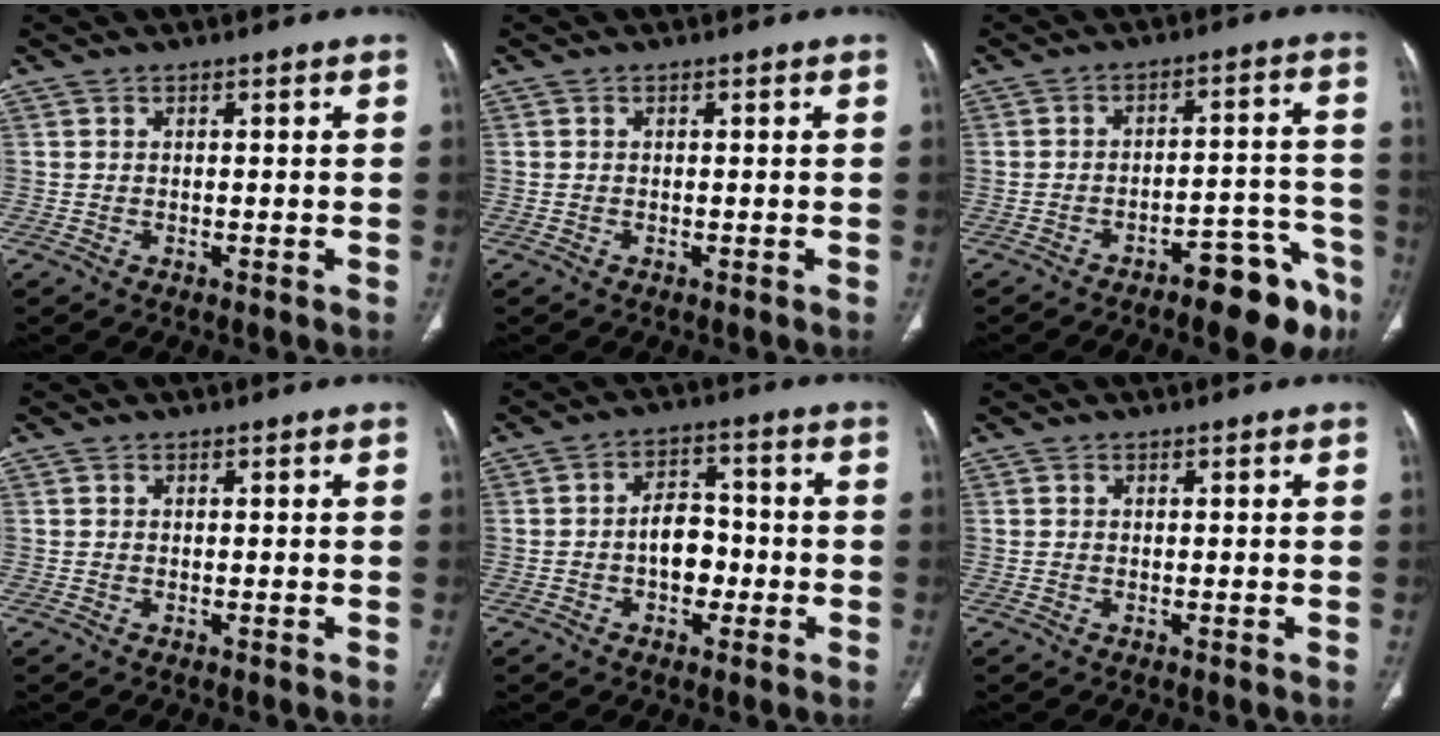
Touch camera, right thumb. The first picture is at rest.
{"total": 0.0}
{"total": 11.8, "force": [-7.9, 4.4, 7.6], "torque": [-0.068, 0.071, -0.105]}
{"total": 0.0}
{"total": 7.2, "force": [-1.6, 5.1, 4.9], "torque": [-0.049, 0.026, -0.032]}
{"total": 0.0}